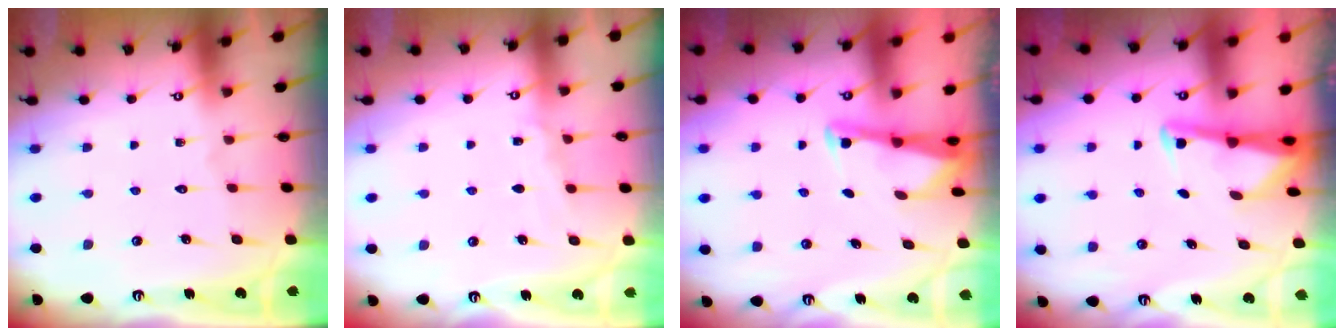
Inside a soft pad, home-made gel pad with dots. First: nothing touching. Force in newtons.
{"total": 4.2, "press": 4.2, "slide": 0.6}
{"total": 2.9, "press": 2.9, "slide": 0.2}
{"total": 3.0, "press": 3.0, "slide": 0.3}